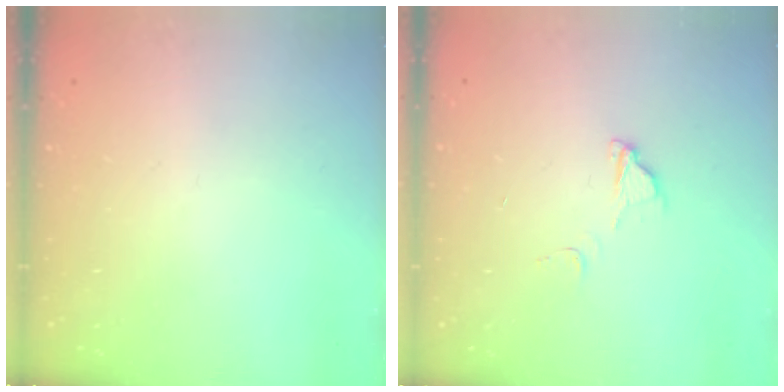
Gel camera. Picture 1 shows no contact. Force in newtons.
{"total": 4.5, "press": 4.5, "slide": 0.4}